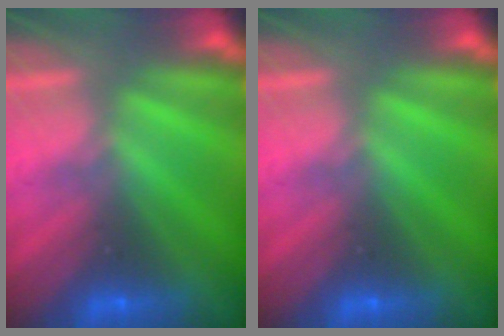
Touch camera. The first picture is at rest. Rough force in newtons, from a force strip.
{"total": 0.0}